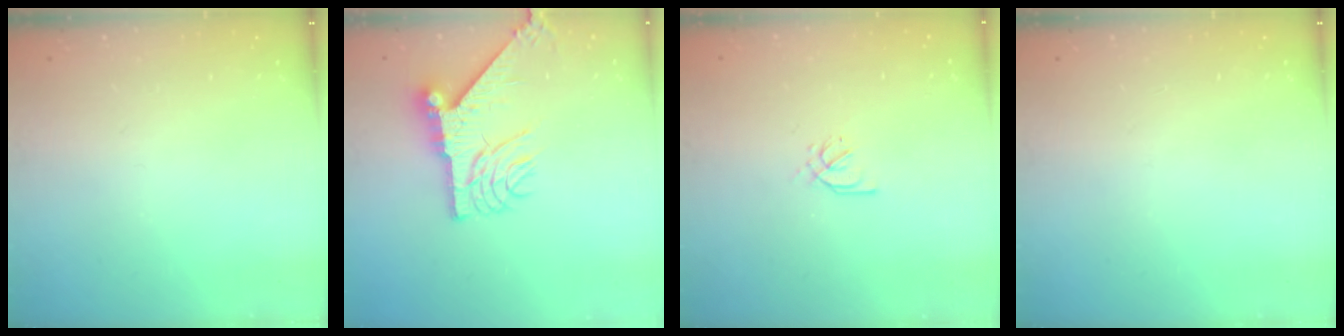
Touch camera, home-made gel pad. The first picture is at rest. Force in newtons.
{"total": 12.1, "press": 12.0, "slide": 1.6}
{"total": 2.6, "press": 2.5, "slide": 0.7}
{"total": 0.0}